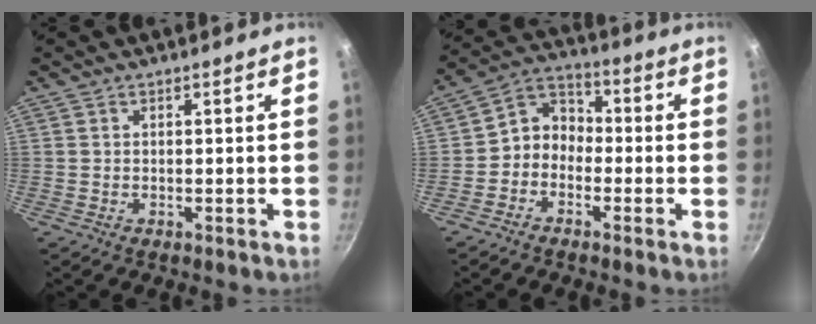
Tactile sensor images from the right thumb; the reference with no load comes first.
{"total": 6.8, "force": [-2.2, 5.5, 3.3], "torque": [-0.027, 0.041, -0.063]}